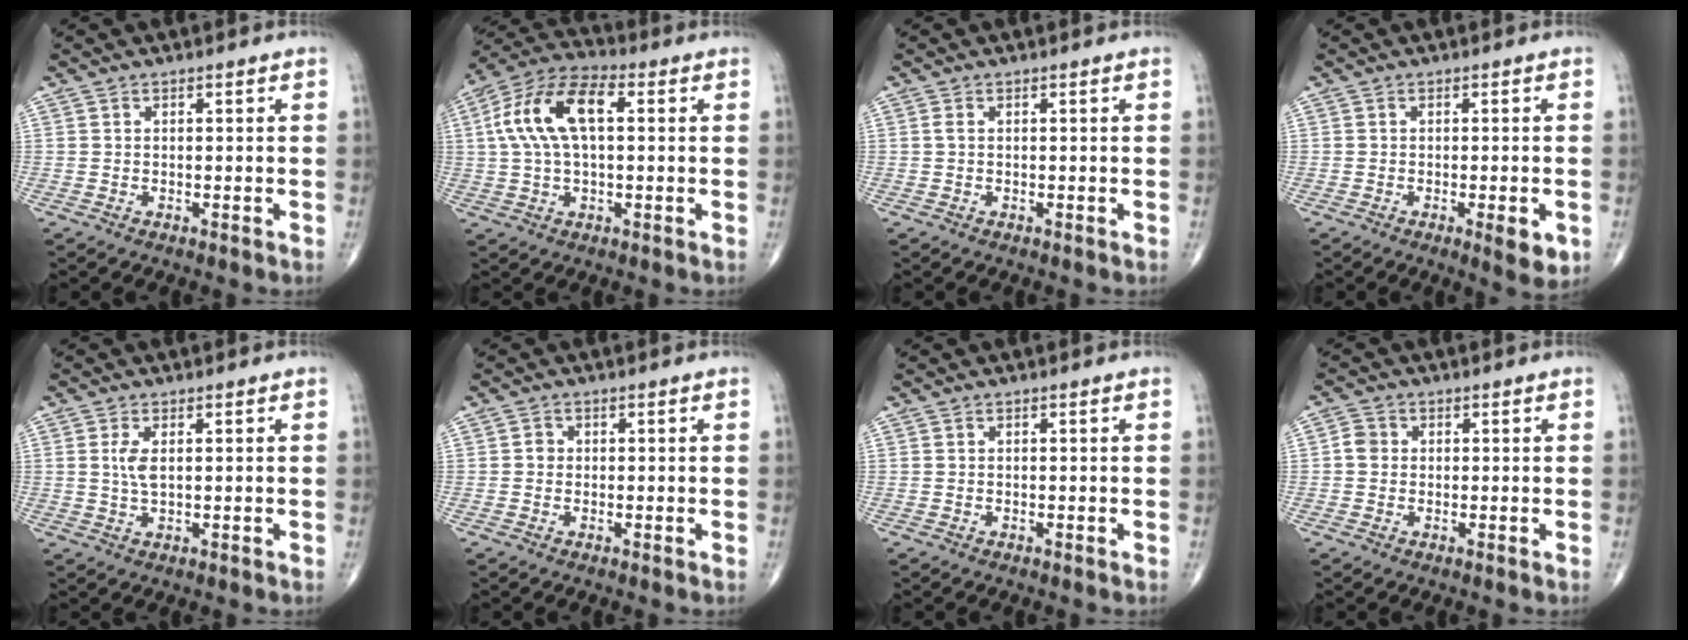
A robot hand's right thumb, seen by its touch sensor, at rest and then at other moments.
{"total": 14.1, "force": [2.5, 7.0, 12.0], "torque": [-0.242, 0.034, 0.041]}
{"total": 0.6, "force": [0.0, 0.3, 0.6], "torque": [-0.014, -0.001, -0.002]}
{"total": 5.0, "force": [-1.7, 1.4, 4.5], "torque": [-0.052, -0.007, -0.020]}
{"total": 3.1, "force": [0.6, 1.2, 2.8], "torque": [-0.060, -0.004, 0.014]}
{"total": 1.2, "force": [0.0, 1.1, 0.5], "torque": [-0.001, 0.004, -0.003]}
{"total": 0.0}
{"total": 2.6, "force": [0.0, 2.3, 1.2], "torque": [-0.013, 0.006, -0.005]}